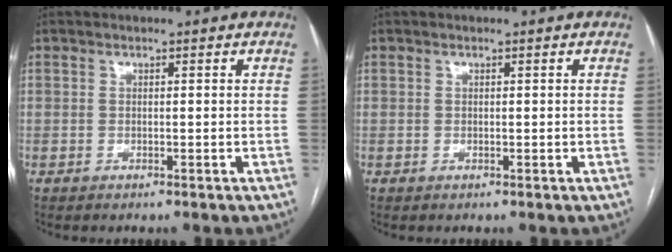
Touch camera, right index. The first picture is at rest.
{"total": 0.0}